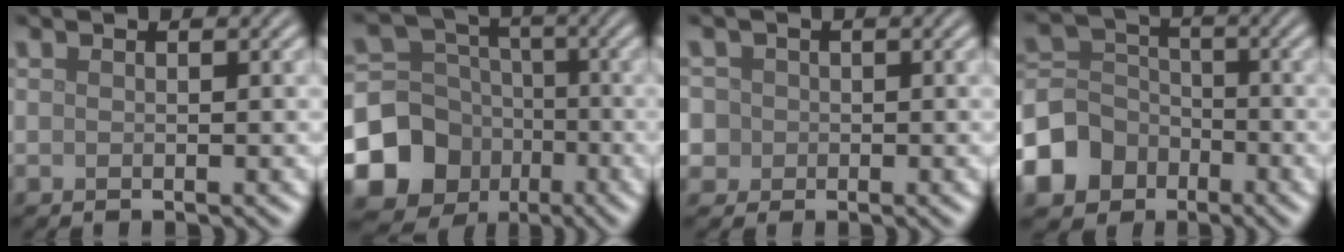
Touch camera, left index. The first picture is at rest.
{"total": 10.6, "force": [-4.2, 9.1, 3.4], "torque": [-0.079, -0.013, -0.091]}
{"total": 4.8, "force": [0.1, 4.5, 1.6], "torque": [-0.033, 0.030, -0.025]}
{"total": 7.3, "force": [-3.8, 5.8, 2.0], "torque": [-0.044, 0.002, -0.091]}